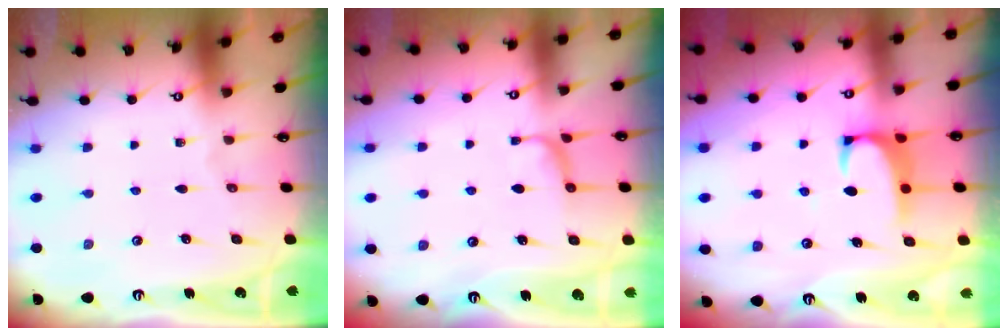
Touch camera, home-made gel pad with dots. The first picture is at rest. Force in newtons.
{"total": 2.6, "press": 2.4, "slide": 0.9}
{"total": 1.9, "press": 1.8, "slide": 0.7}